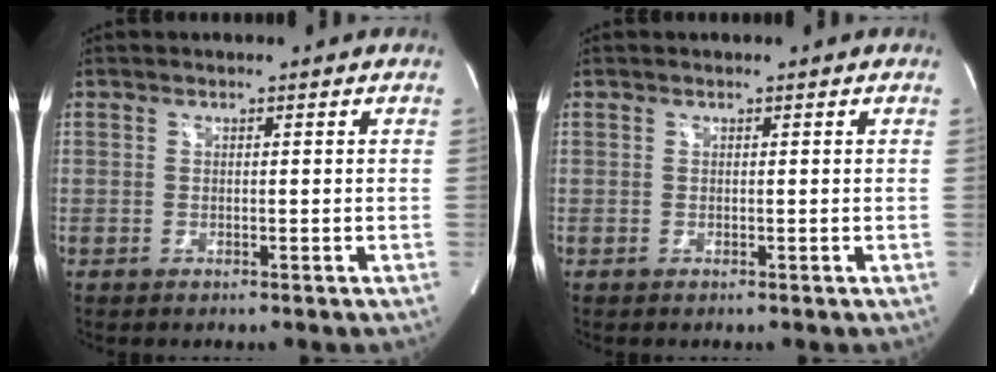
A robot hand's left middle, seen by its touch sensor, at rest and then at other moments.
{"total": 0.0}